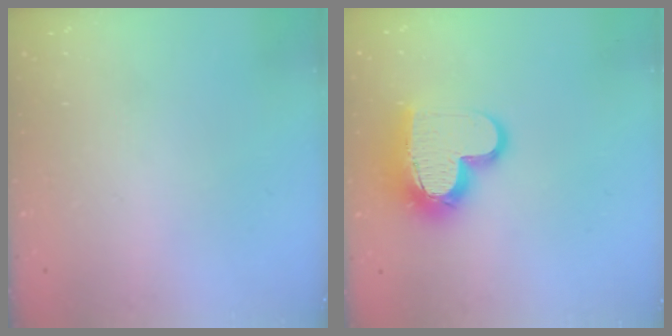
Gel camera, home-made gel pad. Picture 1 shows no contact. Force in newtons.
{"total": 14.7, "press": 14.6, "slide": 1.2}